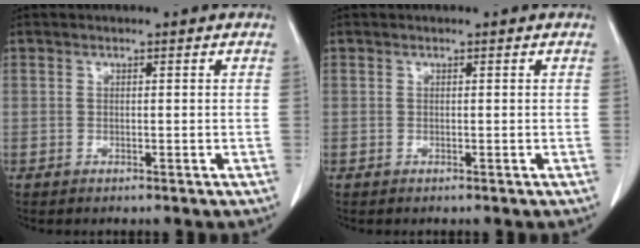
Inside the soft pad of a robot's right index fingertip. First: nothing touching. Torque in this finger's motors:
{"motor_torque": [0.00, 0.00, 0.00, 0.00]}